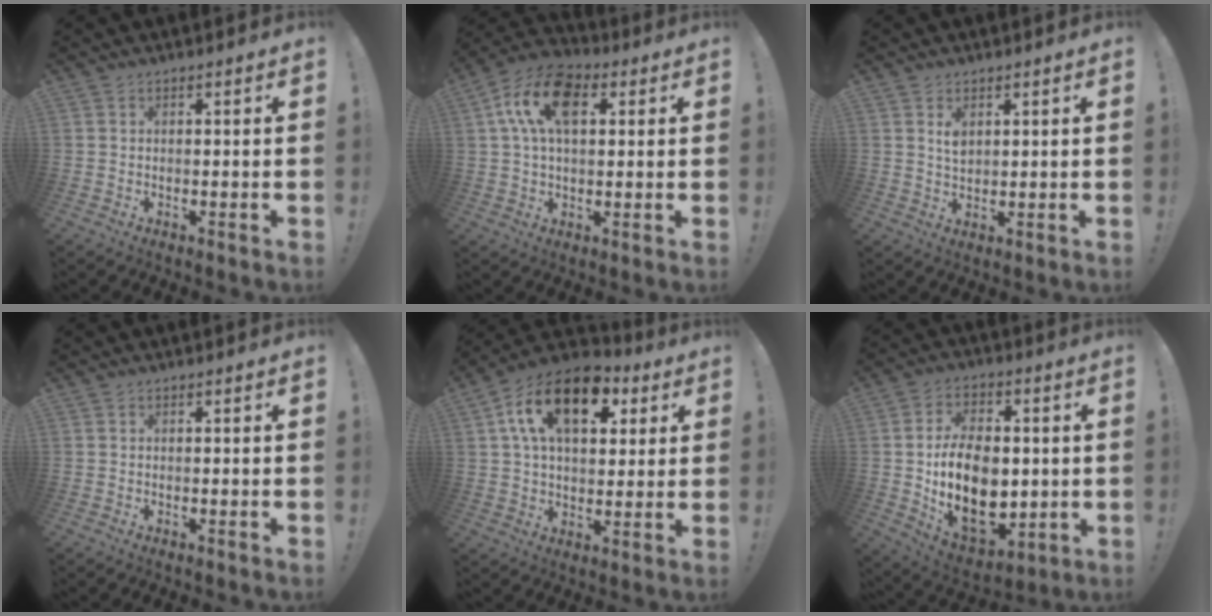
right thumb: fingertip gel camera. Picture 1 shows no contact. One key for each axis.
{"total": 14.9, "fx": 4.8, "fy": 8.7, "fz": 11.1, "tx": -0.202, "ty": 0.006, "tz": 0.088}
{"total": 3.2, "fx": 1.6, "fy": 1.9, "fz": 2.0, "tx": -0.028, "ty": -0.007, "tz": 0.026}
{"total": 0.0}
{"total": 18.4, "fx": 7.0, "fy": 10.5, "fz": 13.3, "tx": -0.216, "ty": -0.013, "tz": 0.120}
{"total": 21.2, "fx": -1.4, "fy": 14.1, "fz": 15.8, "tx": -0.276, "ty": -0.015, "tz": -0.014}